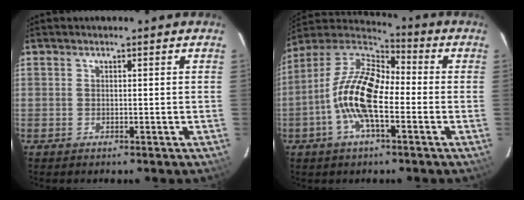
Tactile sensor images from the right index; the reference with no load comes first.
{"total": 14.4, "force": [-3.7, 6.1, 12.5], "torque": [-0.249, 0.007, -0.084]}